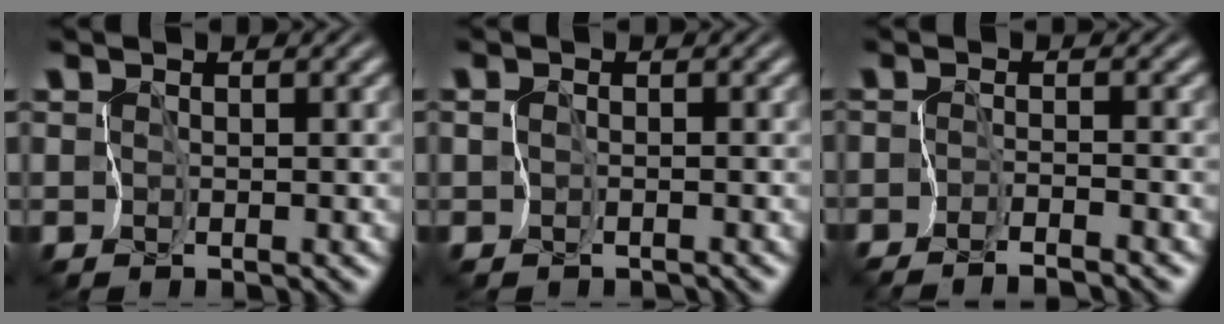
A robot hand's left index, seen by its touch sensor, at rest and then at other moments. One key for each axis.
{"total": 0.7, "fx": -0.7, "fy": 0.2, "fz": 0.1, "tx": 0.002, "ty": -0.001, "tz": -0.016}
{"total": 2.1, "fx": -1.7, "fy": -1.2, "fz": 0.4, "tx": -0.018, "ty": -0.003, "tz": -0.038}